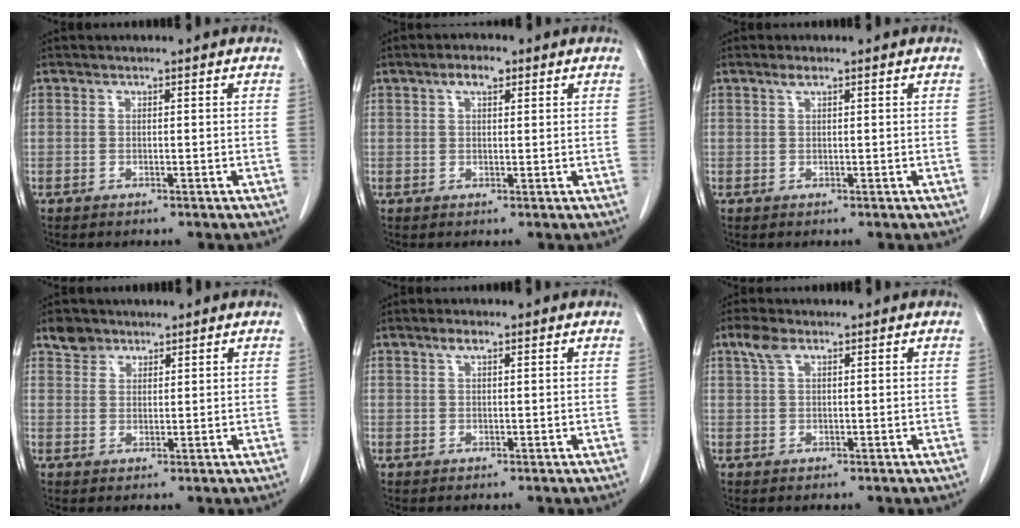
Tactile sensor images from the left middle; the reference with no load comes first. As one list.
[{"total": 2.8, "force": [1.5, 1.2, 2.0], "torque": [-0.038, 0.010, 0.025]}, {"total": 0.9, "force": [0.6, 0.2, 0.7], "torque": [-0.016, 0.005, 0.011]}, {"total": 3.1, "force": [2.3, 2.0, 0.3], "torque": [-0.004, 0.010, 0.038]}, {"total": 1.5, "force": [0.9, 0.5, 1.0], "torque": [-0.020, 0.006, 0.016]}, {"total": 2.5, "force": [1.5, 1.0, 1.7], "torque": [-0.045, 0.017, 0.034]}]